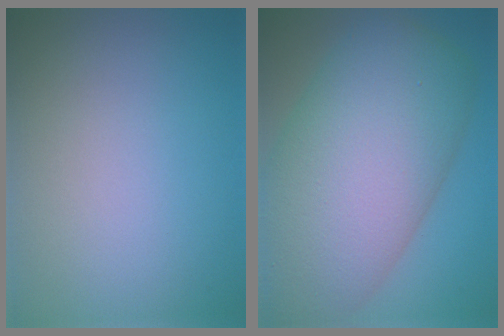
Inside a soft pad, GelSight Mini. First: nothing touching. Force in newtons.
{"total": 15.1, "press": 15.1, "slide": 0.6}